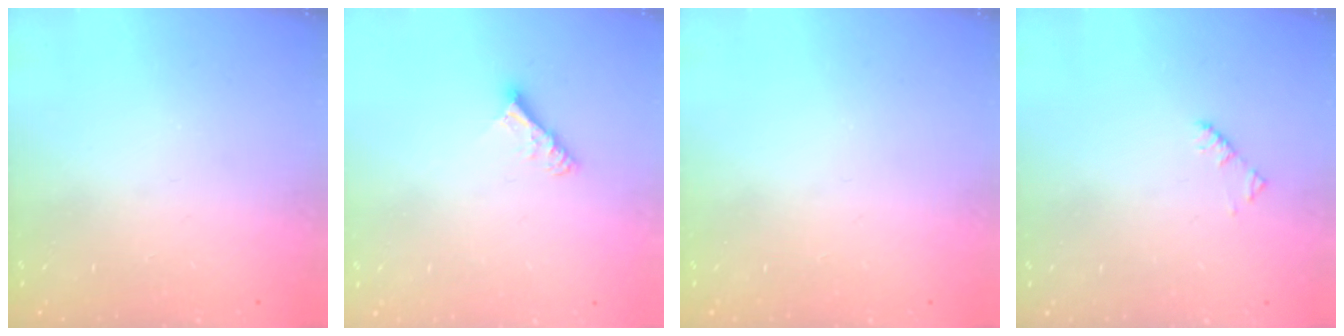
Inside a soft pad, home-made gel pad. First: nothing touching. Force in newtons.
{"total": 5.5, "press": 5.5, "slide": 0.3}
{"total": 0.0}
{"total": 1.9, "press": 1.9, "slide": 0.3}